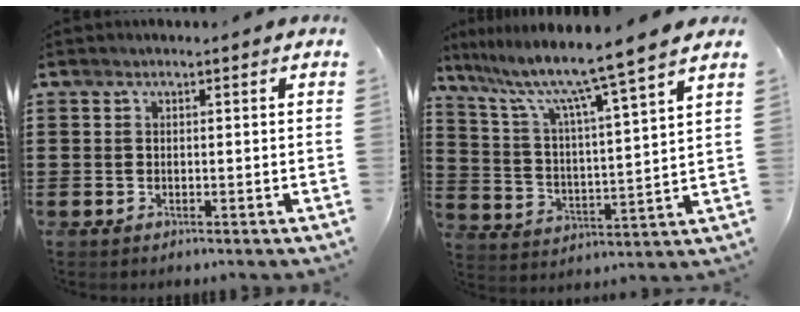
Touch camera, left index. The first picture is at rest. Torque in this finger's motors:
{"motor_torque": [1.11, -1.03, 1.05, 0.21]}